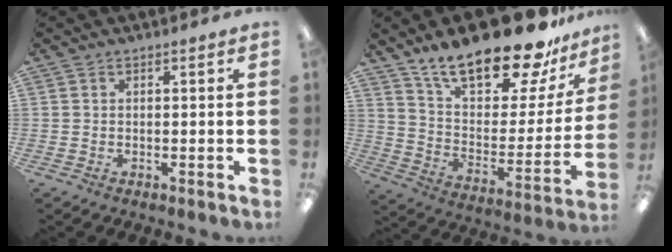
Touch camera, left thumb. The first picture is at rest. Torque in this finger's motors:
{"motor_torque": [0.39, 0.36, 1.50, -1.27, 0.17]}